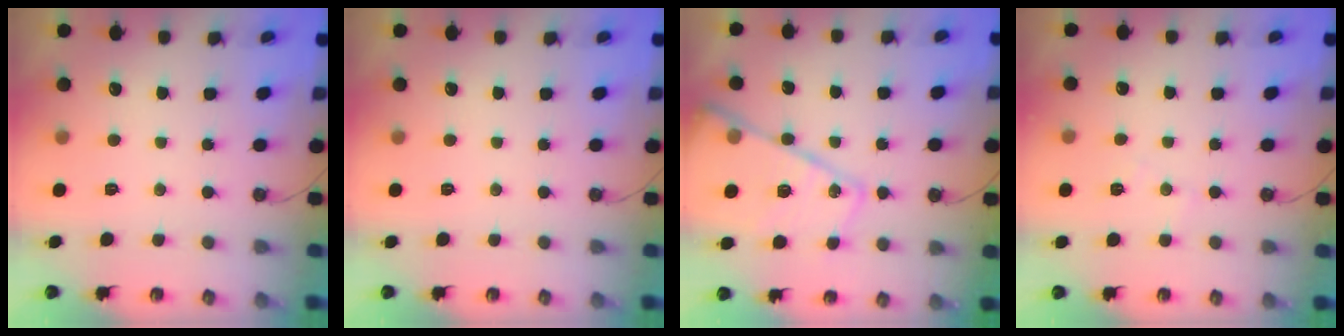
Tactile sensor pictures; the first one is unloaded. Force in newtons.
{"total": 0.0}
{"total": 20.7, "press": 20.6, "slide": 2.0}
{"total": 5.8, "press": 5.7, "slide": 0.8}